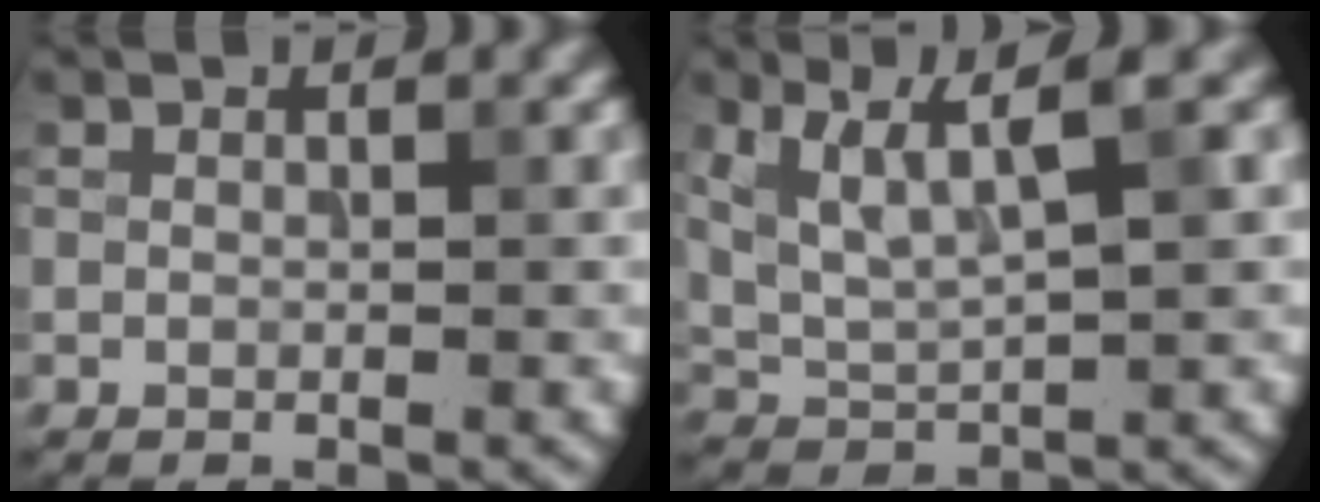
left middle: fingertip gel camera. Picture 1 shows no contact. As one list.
[{"total": 5.4, "force": [2.6, 1.2, 4.5], "torque": [-0.094, 0.001, 0.058]}]